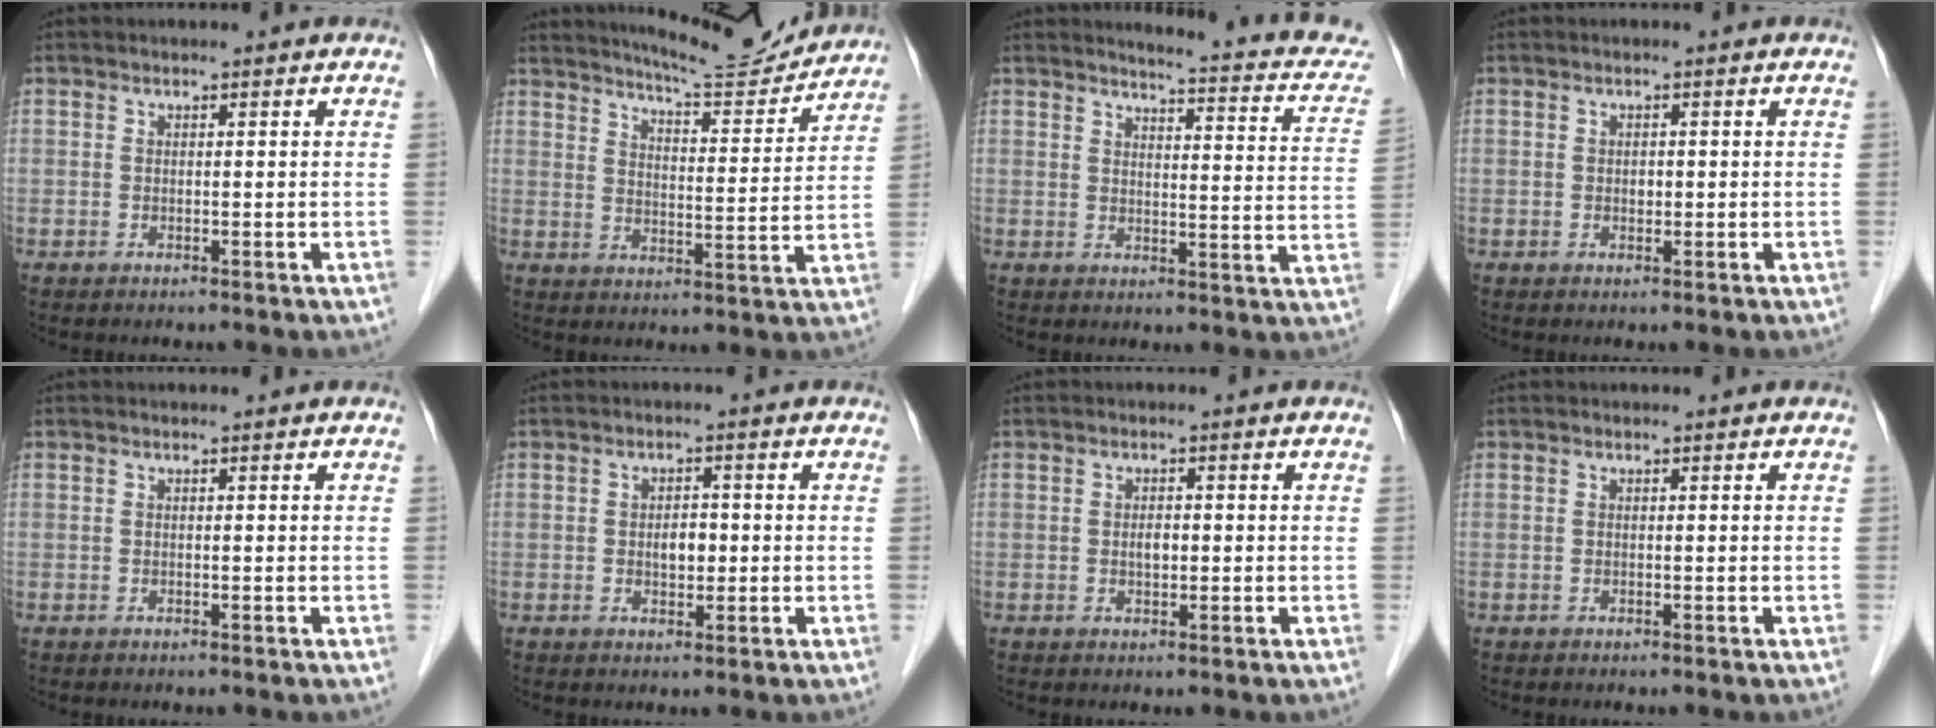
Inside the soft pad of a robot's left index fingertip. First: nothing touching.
{"total": 11.8, "force": [11.5, 0.5, 2.7], "torque": [-0.044, -0.010, 0.159]}
{"total": 13.3, "force": [12.2, 1.9, 5.1], "torque": [-0.048, -0.037, 0.114]}
{"total": 0.9, "force": [-0.1, 0.7, 0.6], "torque": [-0.010, 0.000, -0.001]}
{"total": 0.0}
{"total": 2.7, "force": [-0.2, 1.6, 2.2], "torque": [-0.036, 0.002, -0.001]}
{"total": 1.5, "force": [-0.1, 0.8, 1.3], "torque": [-0.024, 0.000, -0.001]}
{"total": 0.0}